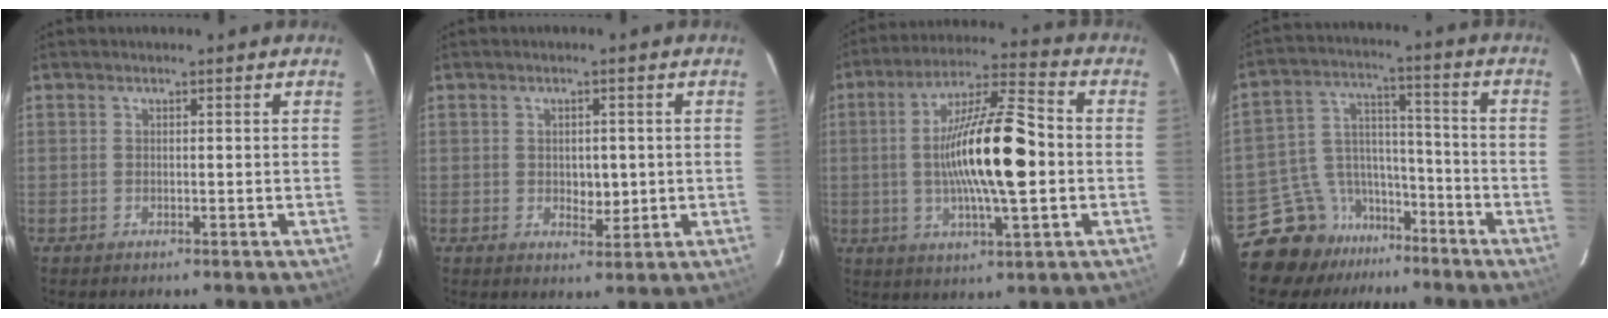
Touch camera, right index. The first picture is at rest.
{"total": 4.0, "force": [-0.2, 2.4, 3.2], "torque": [-0.050, 0.003, 0.007]}
{"total": 16.9, "force": [-1.0, 2.9, 16.7], "torque": [-0.302, 0.016, -0.016]}
{"total": 13.8, "force": [-10.2, 9.0, 2.2], "torque": [-0.044, 0.080, -0.169]}